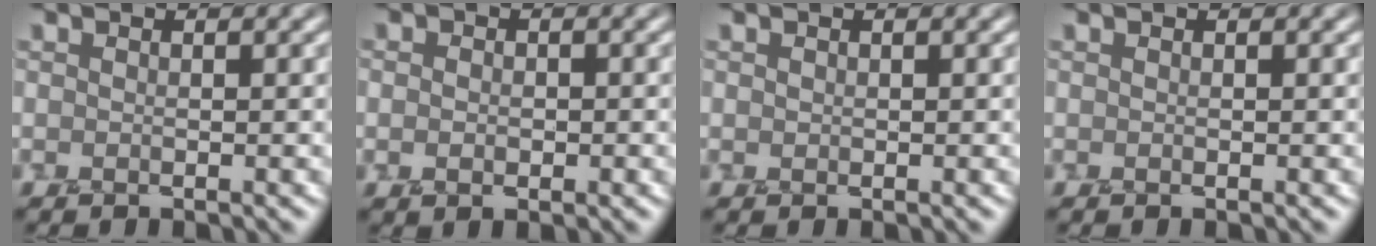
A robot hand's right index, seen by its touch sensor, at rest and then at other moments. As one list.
[{"total": 1.7, "force": [0.0, 1.3, 1.1], "torque": [-0.006, 0.004, -0.001]}, {"total": 0.5, "force": [0.2, 0.5, 0.1], "torque": [0.000, 0.004, 0.006]}, {"total": 0.0}]